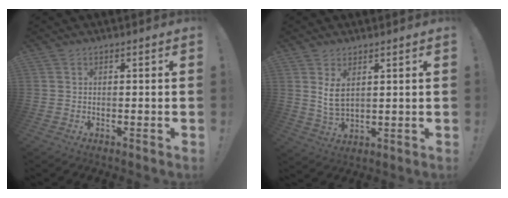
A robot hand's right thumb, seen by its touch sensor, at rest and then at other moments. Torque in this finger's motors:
{"motor_torque": [-0.16, 0.42, 0.66, 0.11, 0.22]}